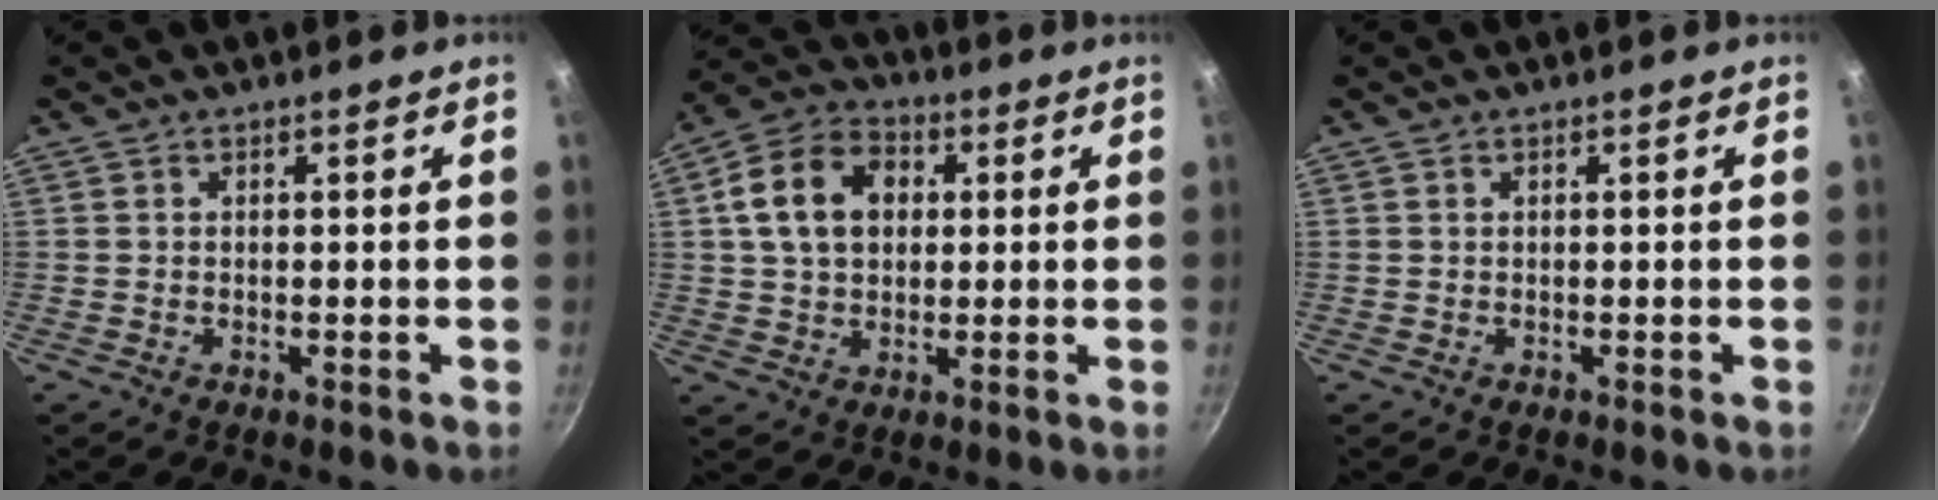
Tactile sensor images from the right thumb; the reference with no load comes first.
{"total": 12.6, "force": [2.6, 9.2, 8.1], "torque": [-0.123, 0.016, 0.032]}
{"total": 0.0}